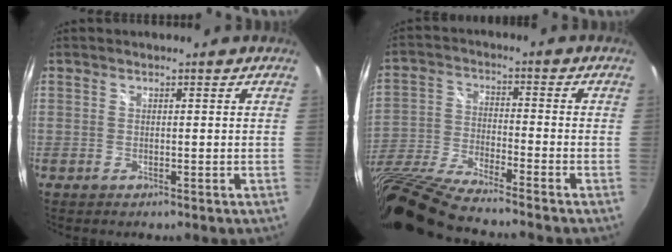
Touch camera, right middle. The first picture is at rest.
{"total": 17.1, "force": [-14.2, 1.6, 9.4], "torque": [-0.204, -0.040, -0.277]}